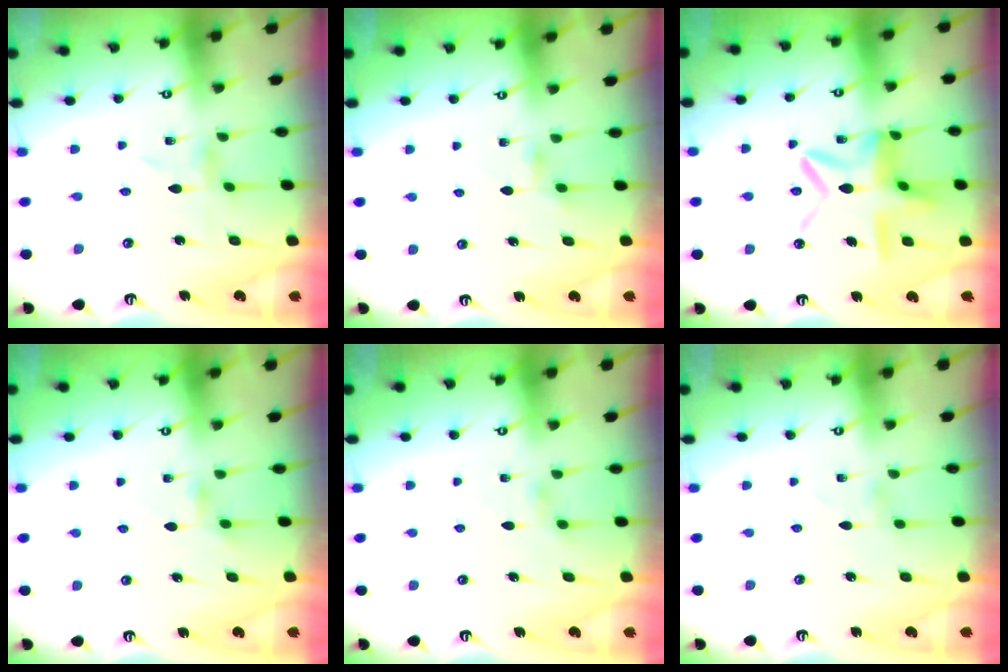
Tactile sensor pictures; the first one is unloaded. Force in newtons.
{"total": 2.2, "press": 2.1, "slide": 0.4}
{"total": 15.5, "press": 15.5, "slide": 1.5}
{"total": 2.2, "press": 2.1, "slide": 0.4}
{"total": 1.6, "press": 1.6, "slide": 0.4}
{"total": 0.0}